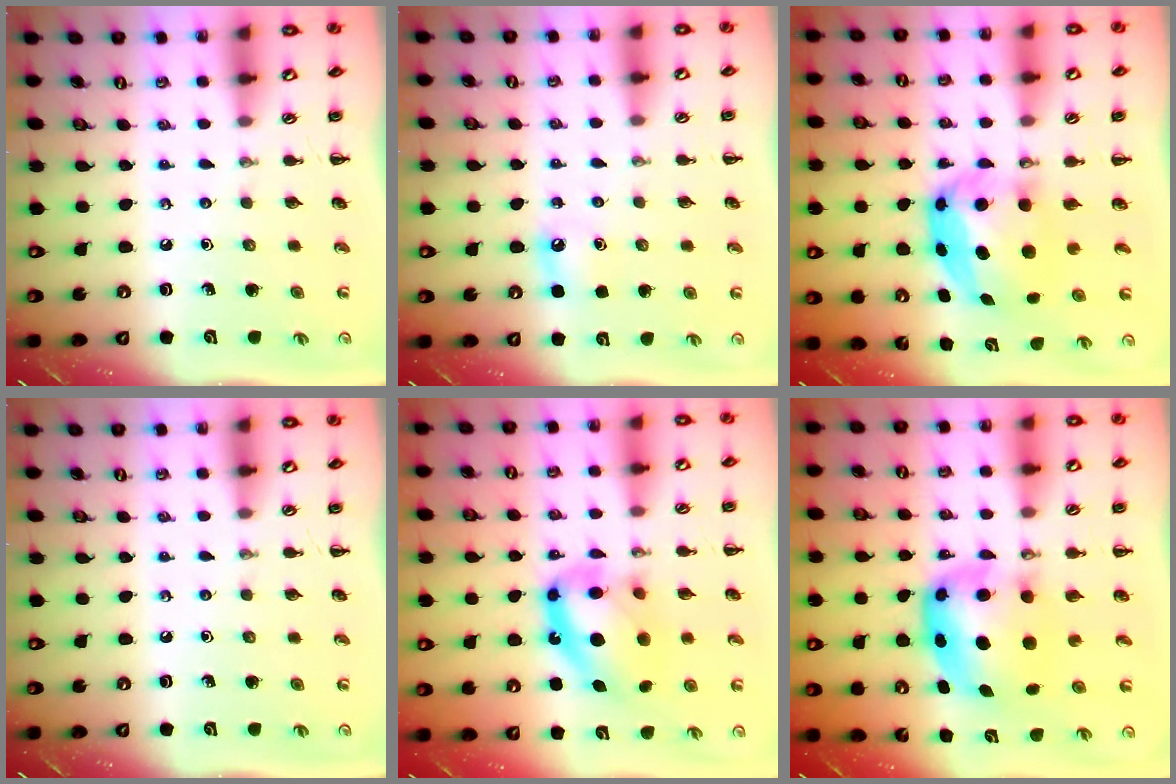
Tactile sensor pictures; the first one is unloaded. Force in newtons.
{"total": 3.8, "press": 3.6, "slide": 1.4}
{"total": 6.5, "press": 6.4, "slide": 0.9}
{"total": 0.0}
{"total": 14.3, "press": 13.9, "slide": 3.6}
{"total": 7.5, "press": 7.3, "slide": 1.5}